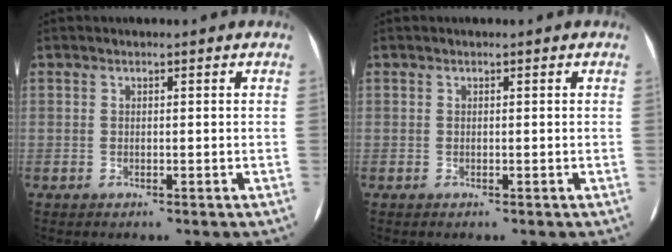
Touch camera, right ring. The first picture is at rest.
{"total": 0.0}